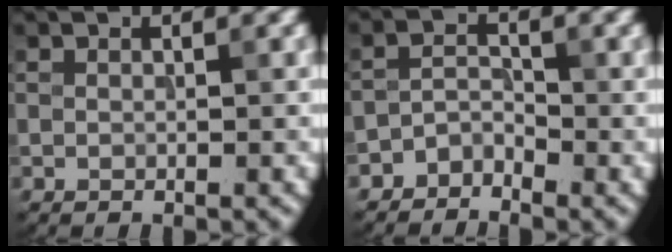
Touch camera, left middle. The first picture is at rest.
{"total": 2.0, "force": [-1.7, 0.9, 0.3], "torque": [-0.003, 0.009, -0.037]}